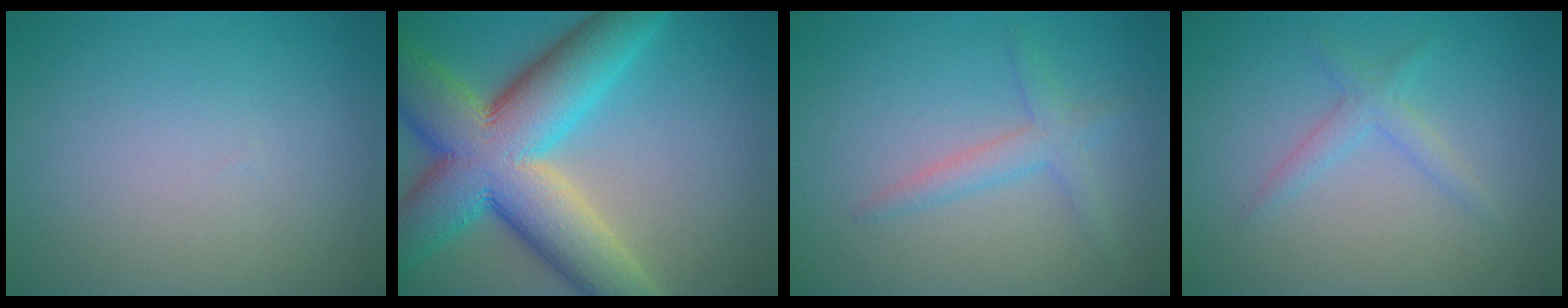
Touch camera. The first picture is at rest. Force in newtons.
{"total": 13.8, "press": 13.8, "slide": 0.6}
{"total": 2.1, "press": 2.1, "slide": 0.1}
{"total": 1.7, "press": 1.7, "slide": 0.1}